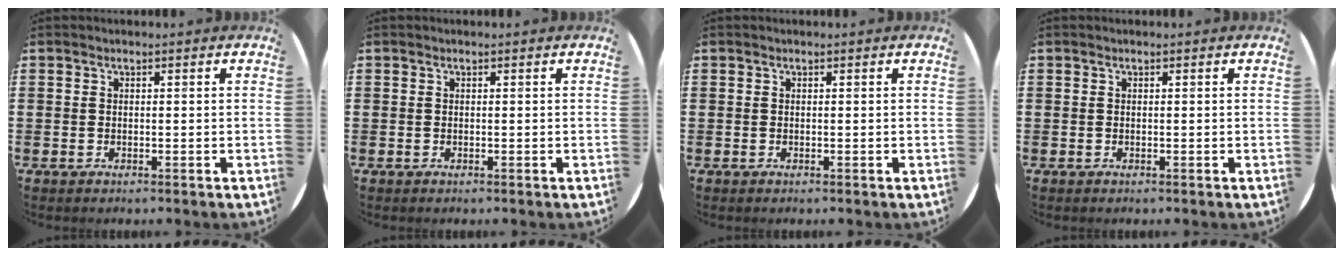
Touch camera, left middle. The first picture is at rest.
{"total": 0.0}
{"total": 0.0}
{"total": 0.0}